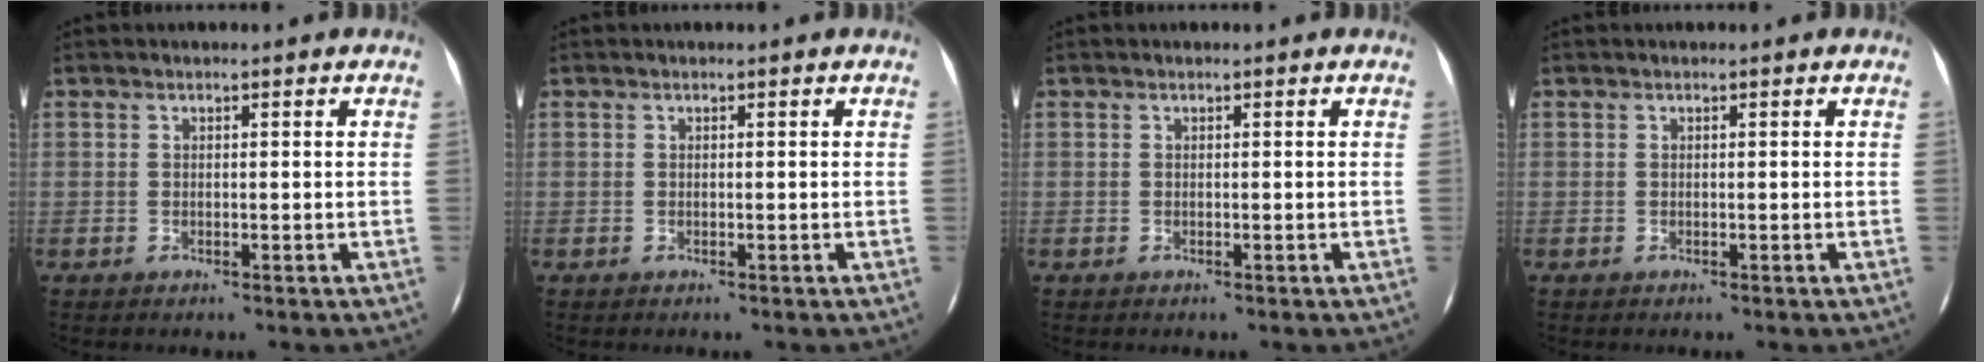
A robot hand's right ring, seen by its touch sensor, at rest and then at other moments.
{"total": 0.0}
{"total": 0.0}
{"total": 0.0}